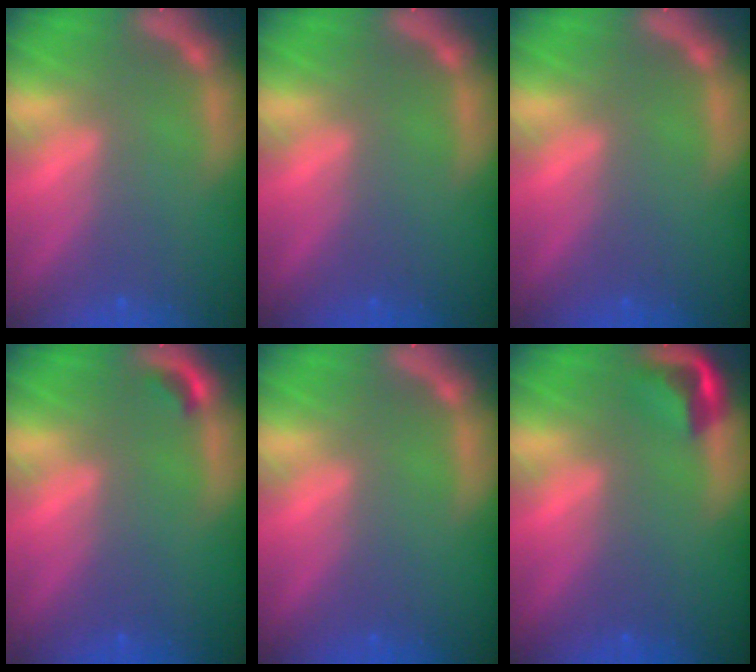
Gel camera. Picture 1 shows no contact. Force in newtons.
{"total": 0.0}
{"total": 0.0}
{"total": 0.9}
{"total": 0.0}
{"total": 2.9}